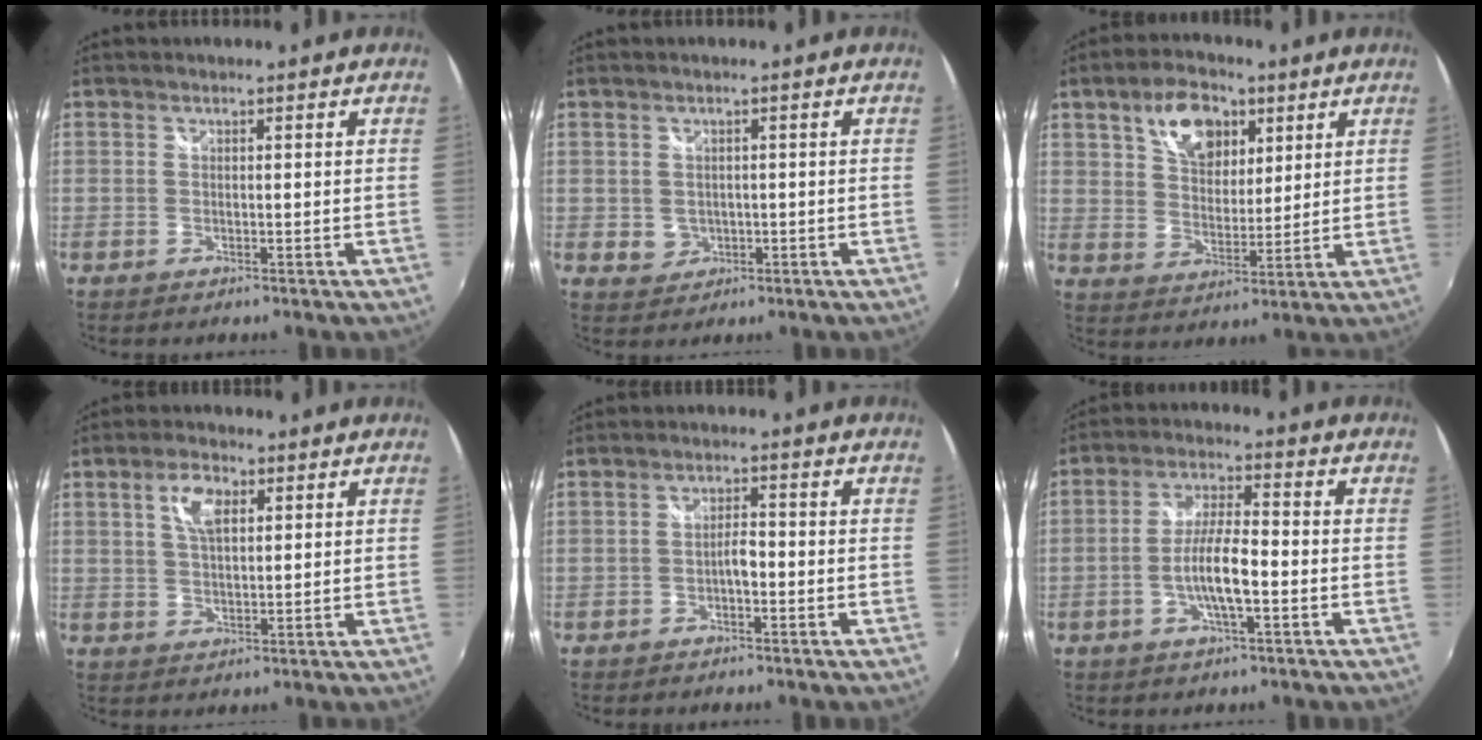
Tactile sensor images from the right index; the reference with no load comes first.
{"total": 2.9, "force": [-0.2, 2.7, 1.0], "torque": [-0.019, 0.002, 0.004]}
{"total": 11.5, "force": [5.9, 7.0, 7.0], "torque": [-0.124, 0.021, 0.105]}
{"total": 5.6, "force": [2.2, 2.6, 4.4], "torque": [-0.081, 0.009, 0.040]}
{"total": 2.3, "force": [-1.2, 0.7, 1.9], "torque": [-0.036, 0.006, -0.022]}
{"total": 7.9, "force": [-2.5, 1.5, 7.3], "torque": [-0.144, 0.001, -0.045]}